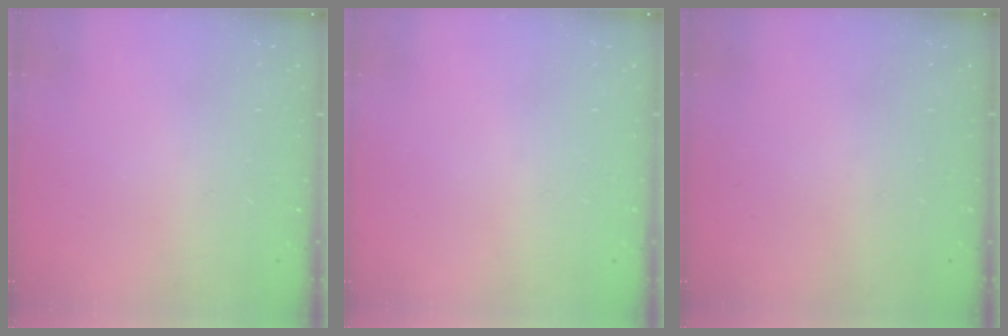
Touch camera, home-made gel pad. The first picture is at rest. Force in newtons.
{"total": 0.0}
{"total": 0.0}